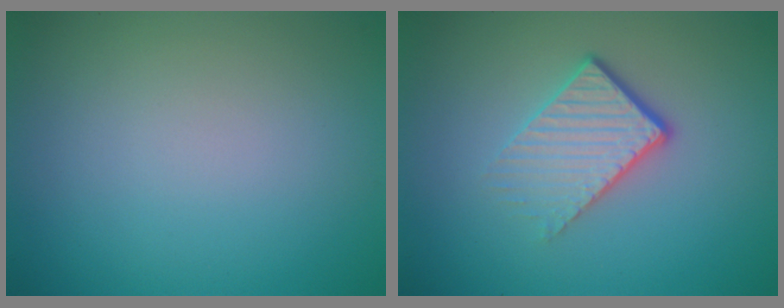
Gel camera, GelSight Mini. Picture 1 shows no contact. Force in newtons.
{"total": 4.2, "press": 2.7, "slide": 3.2}